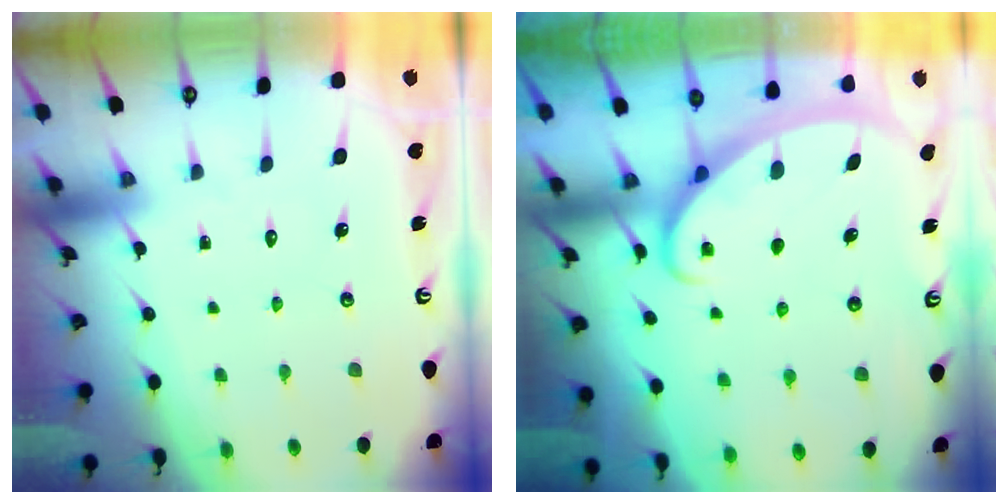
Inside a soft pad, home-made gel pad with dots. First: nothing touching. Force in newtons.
{"total": 2.5, "press": 2.5, "slide": 0.4}